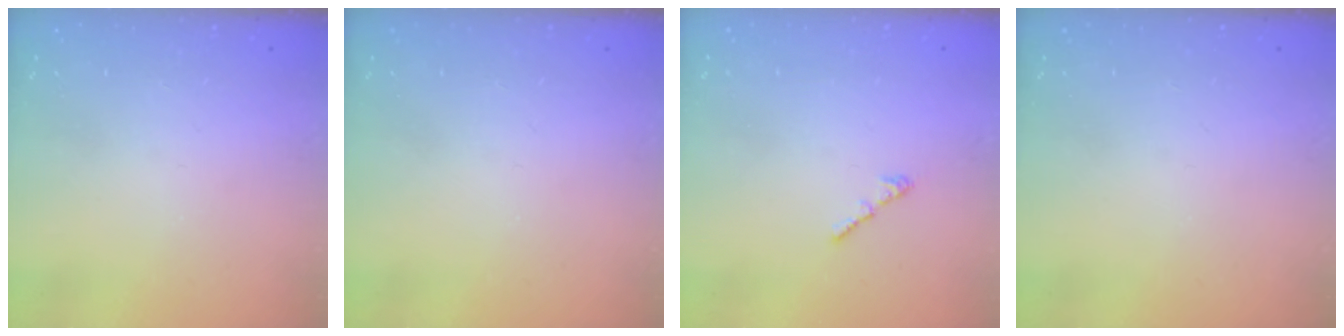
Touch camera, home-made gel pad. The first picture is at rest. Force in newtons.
{"total": 0.0}
{"total": 1.3, "press": 1.2, "slide": 0.6}
{"total": 0.0}